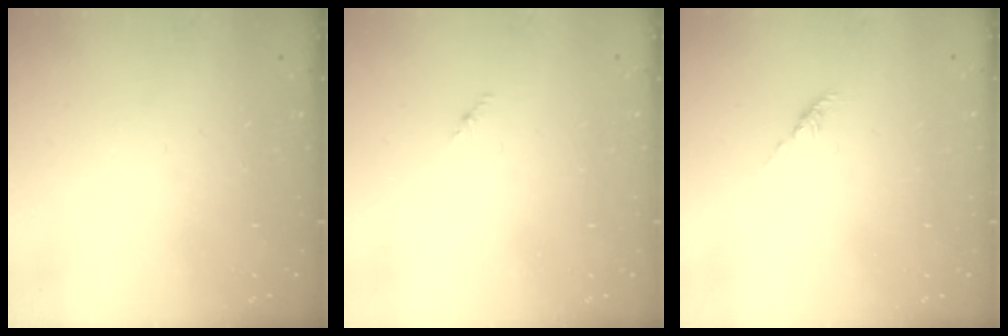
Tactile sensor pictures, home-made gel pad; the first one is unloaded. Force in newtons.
{"total": 1.2, "press": 1.1, "slide": 0.6}
{"total": 1.2, "press": 1.1, "slide": 0.5}